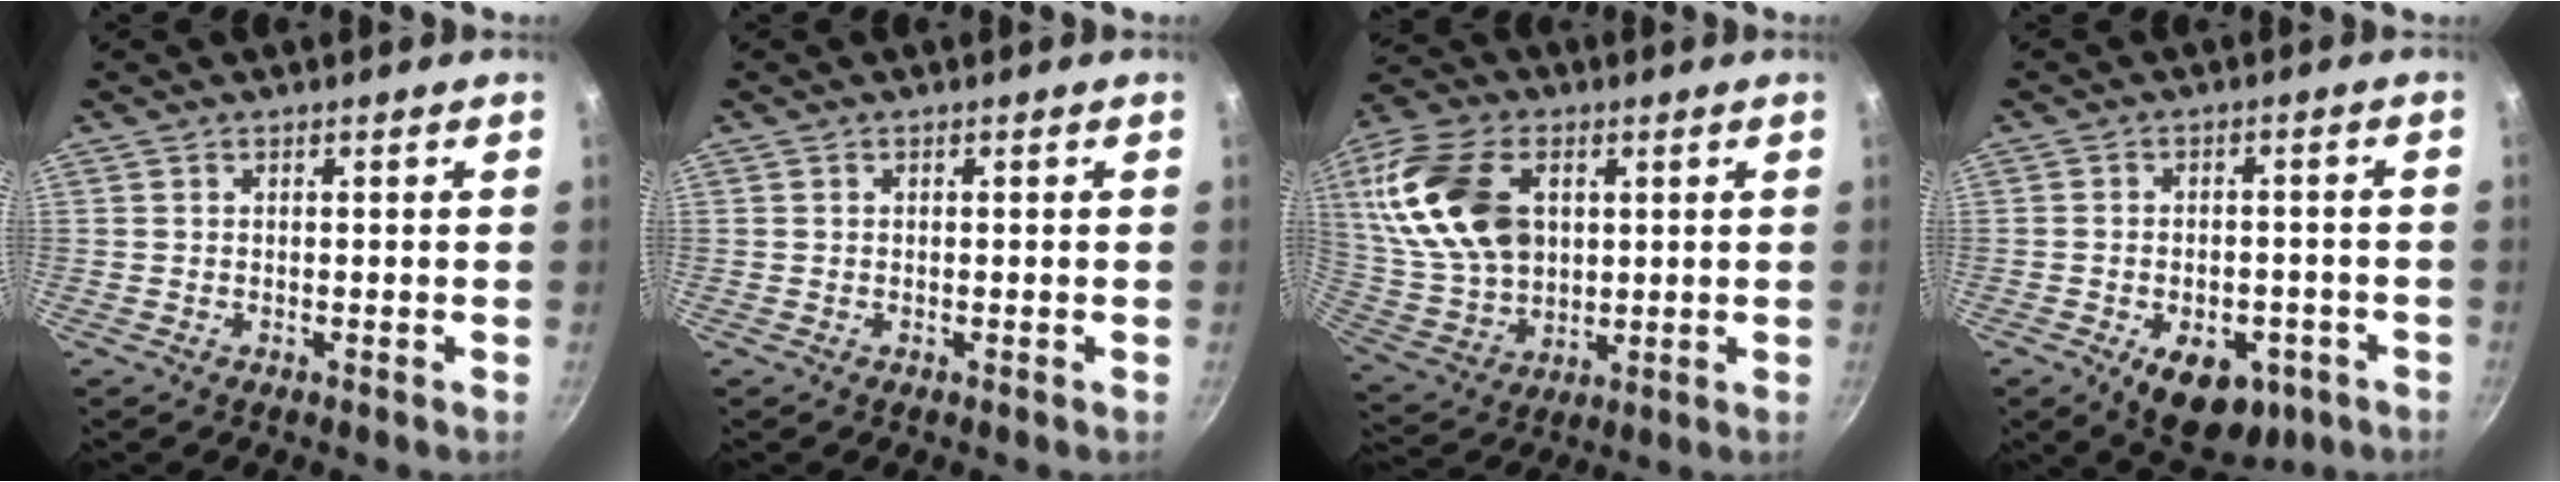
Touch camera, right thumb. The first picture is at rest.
{"total": 0.0}
{"total": 21.5, "force": [5.4, 14.4, 15.0], "torque": [-0.296, -0.006, 0.110]}
{"total": 12.4, "force": [-5.2, 7.6, 8.3], "torque": [-0.080, 0.013, -0.059]}